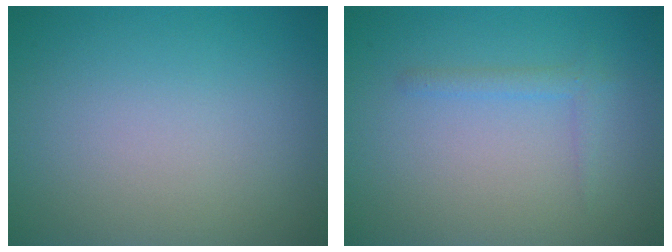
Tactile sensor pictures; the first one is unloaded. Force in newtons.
{"total": 1.1, "press": 1.1, "slide": 0.1}